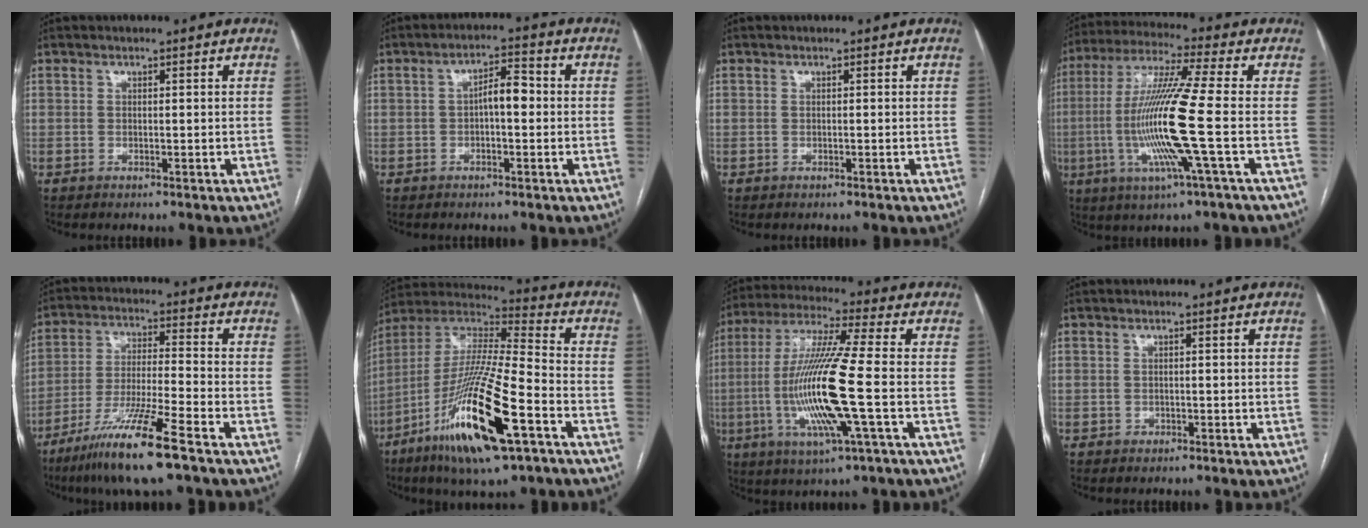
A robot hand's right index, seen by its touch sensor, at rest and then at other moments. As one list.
[{"total": 4.5, "force": [-0.2, 1.5, 4.2], "torque": [-0.068, 0.019, -0.005]}, {"total": 0.0}, {"total": 15.5, "force": [-2.8, -1.1, 15.3], "torque": [-0.314, -0.011, -0.065]}, {"total": 13.3, "force": [-8.4, -0.2, 10.3], "torque": [-0.204, -0.035, -0.155]}, {"total": 22.2, "force": [-10.0, 2.5, 19.6], "torque": [-0.410, -0.041, -0.183]}, {"total": 16.7, "force": [-3.1, 0.2, 16.4], "torque": [-0.341, -0.012, -0.066]}, {"total": 1.1, "force": [-0.4, 1.0, 0.0], "torque": [-0.001, 0.005, -0.006]}]